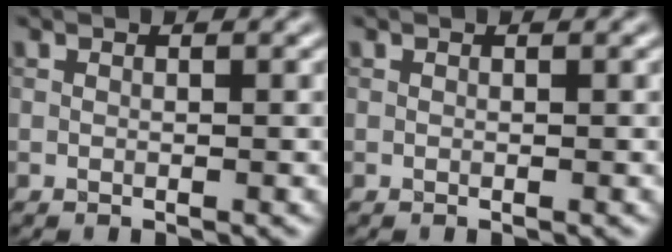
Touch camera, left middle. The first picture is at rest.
{"total": 0.0}